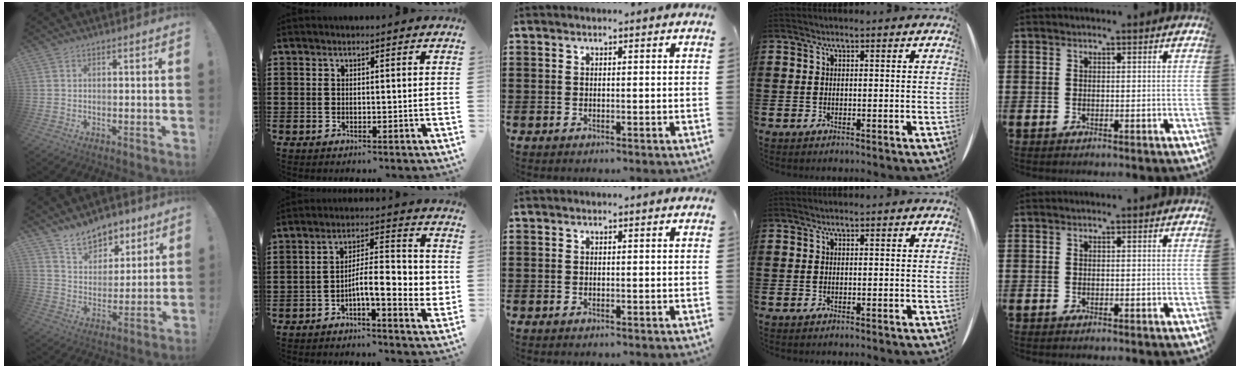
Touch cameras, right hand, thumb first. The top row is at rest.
{"thumb": {"total": 11.1, "force": [8.9, 6.0, 2.7], "torque": [-0.046, -0.065, 0.173]}, "index": {"total": 7.8, "force": [-1.8, 2.4, 7.2], "torque": [-0.109, -0.007, -0.035]}}